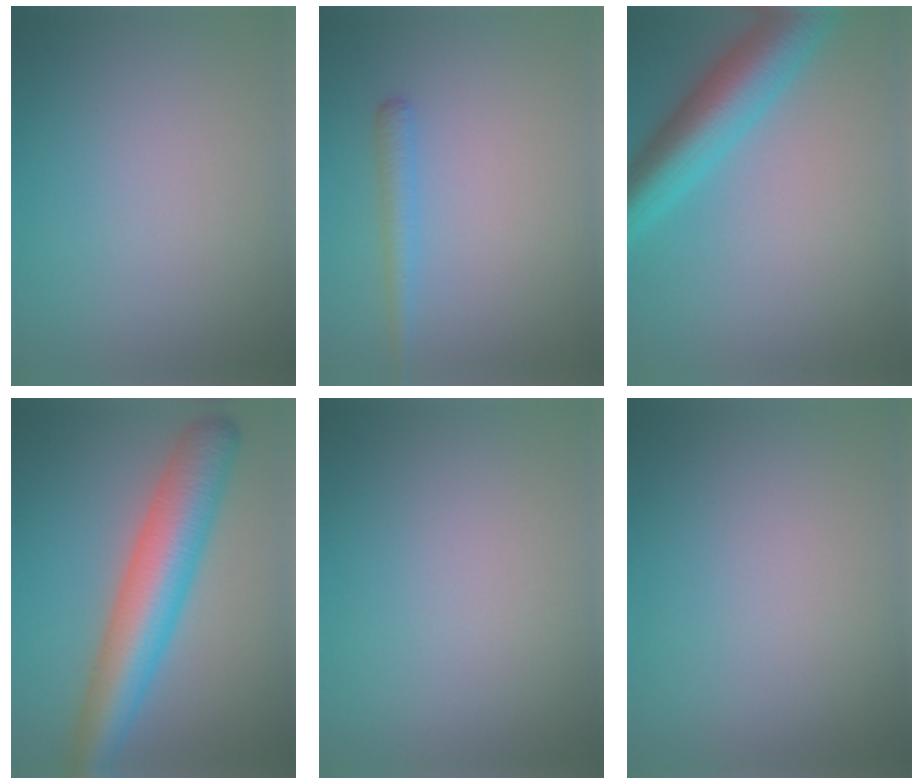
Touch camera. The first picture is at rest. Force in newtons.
{"total": 1.7, "press": 1.7, "slide": 0.1}
{"total": 7.5, "press": 7.4, "slide": 0.2}
{"total": 8.5, "press": 8.4, "slide": 0.2}
{"total": 0.0}
{"total": 0.0}